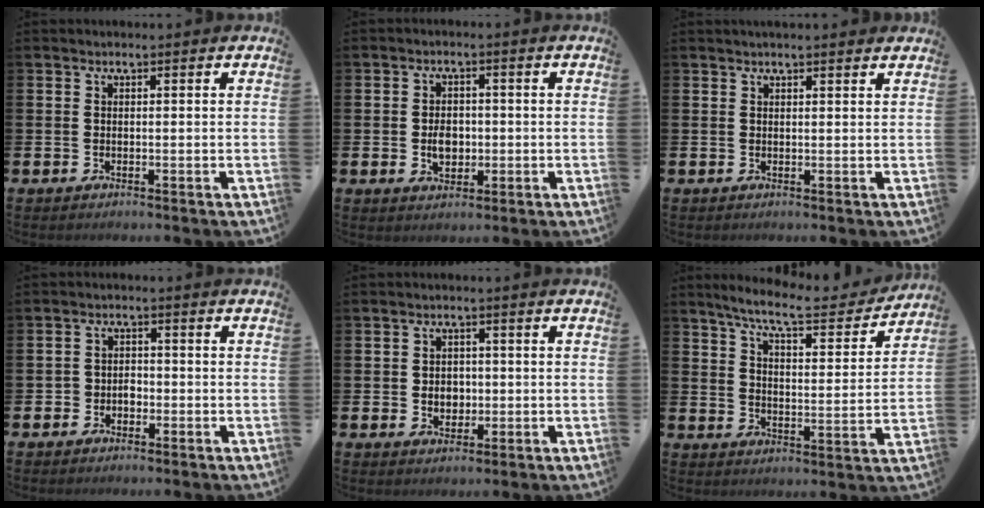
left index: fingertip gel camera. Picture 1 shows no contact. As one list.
[{"total": 3.6, "force": [-0.3, 2.6, 2.4], "torque": [-0.037, 0.003, -0.010]}, {"total": 1.4, "force": [1.4, 0.0, 0.4], "torque": [-0.001, -0.006, 0.024]}, {"total": 2.1, "force": [-1.1, 1.8, 0.5], "torque": [-0.010, 0.004, -0.026]}, {"total": 2.7, "force": [0.0, 2.4, 1.3], "torque": [-0.012, 0.003, -0.009]}, {"total": 8.2, "force": [7.3, 1.1, 3.6], "torque": [-0.095, -0.043, 0.124]}]